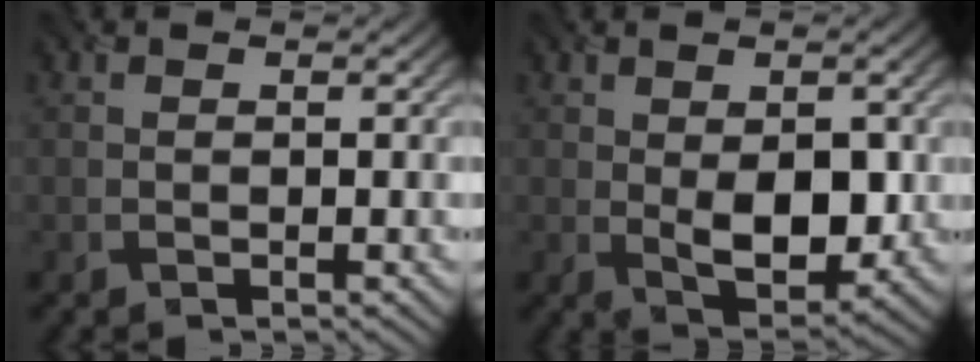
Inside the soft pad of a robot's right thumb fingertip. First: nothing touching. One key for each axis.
{"total": 5.9, "fx": -0.4, "fy": 3.3, "fz": 4.9, "tx": -0.091, "ty": -0.015, "tz": 0.002}